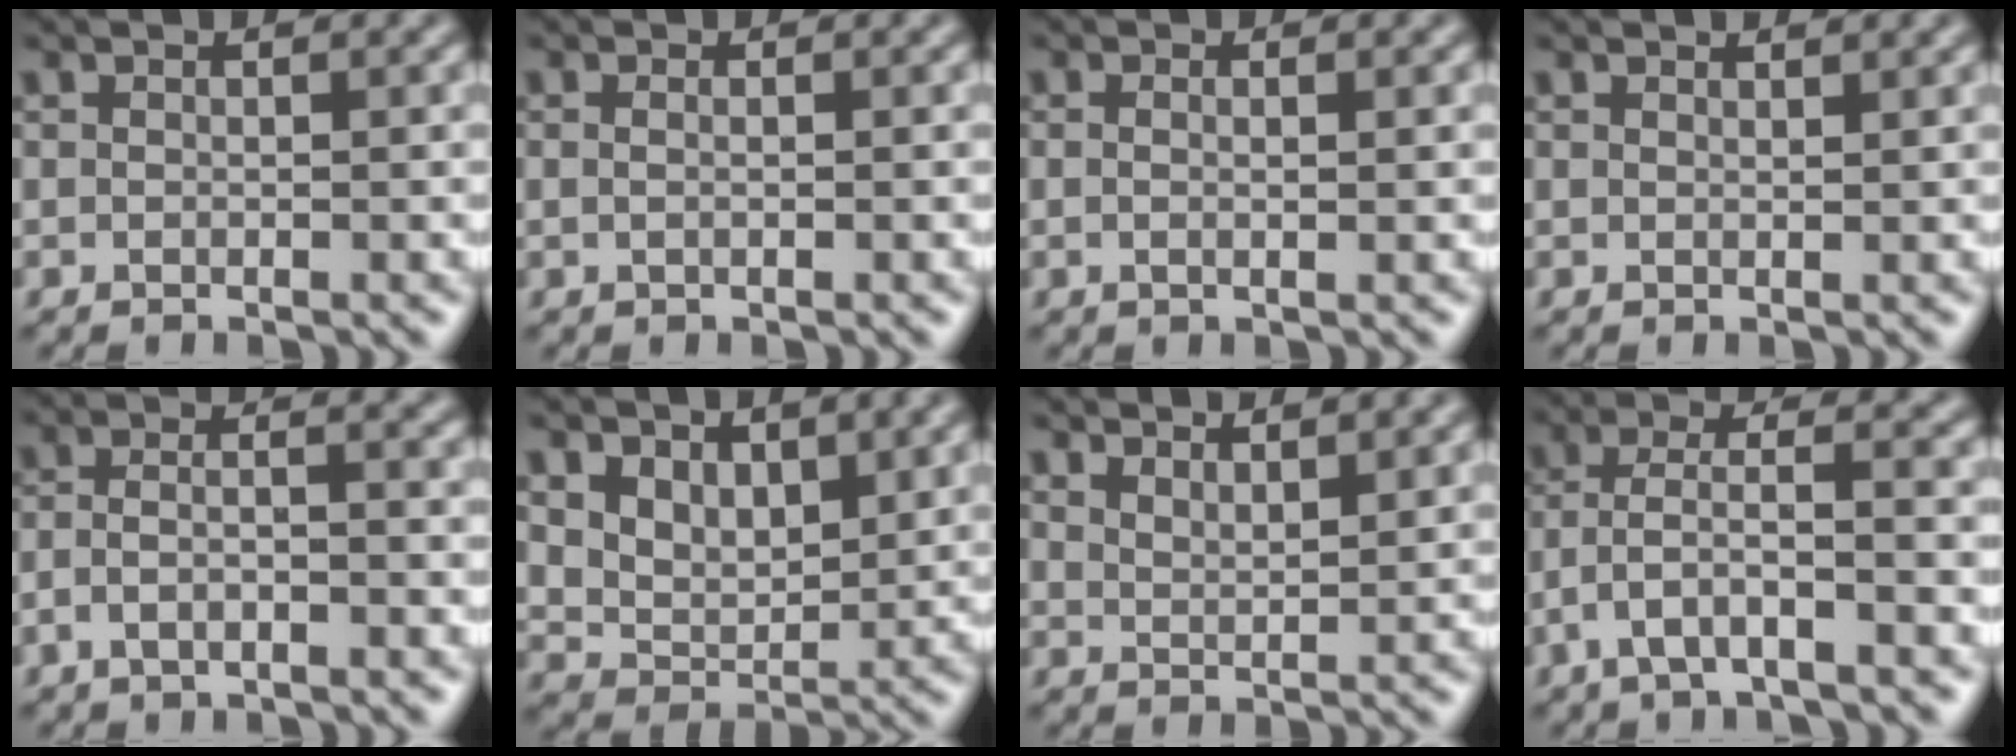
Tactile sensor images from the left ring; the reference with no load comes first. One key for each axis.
{"total": 0.8, "fx": 0.2, "fy": 0.4, "fz": 0.6, "tx": -0.006, "ty": -0.009, "tz": -0.001}
{"total": 1.2, "fx": 0.3, "fy": 0.4, "fz": 1.1, "tx": -0.011, "ty": -0.010, "tz": -0.005}
{"total": 1.2, "fx": 1.1, "fy": 0.1, "fz": 0.3, "tx": -0.006, "ty": -0.003, "tz": 0.015}
{"total": 3.1, "fx": -1.6, "fy": 1.0, "fz": 2.5, "tx": -0.053, "ty": 0.002, "tz": -0.032}
{"total": 3.9, "fx": 2.0, "fy": 2.6, "fz": 2.1, "tx": -0.052, "ty": -0.017, "tz": 0.034}
{"total": 3.4, "fx": 3.0, "fy": 0.8, "fz": 1.4, "tx": -0.008, "ty": 0.005, "tz": 0.041}
{"total": 4.5, "fx": -2.0, "fy": 1.1, "fz": 3.8, "tx": -0.083, "ty": 0.008, "tz": -0.040}